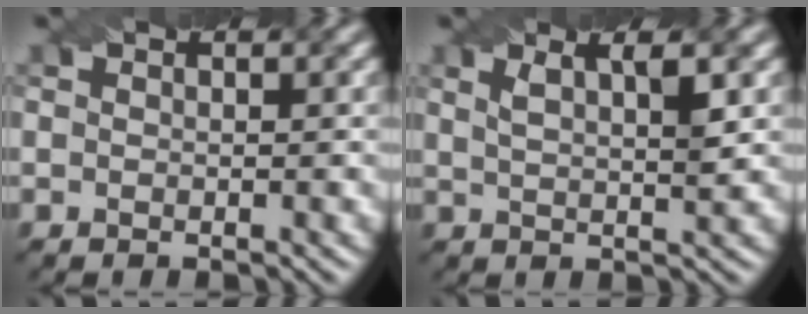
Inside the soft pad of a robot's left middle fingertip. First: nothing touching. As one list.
[{"total": 3.2, "force": [1.5, 0.8, 2.7], "torque": [-0.036, 0.004, 0.022]}]